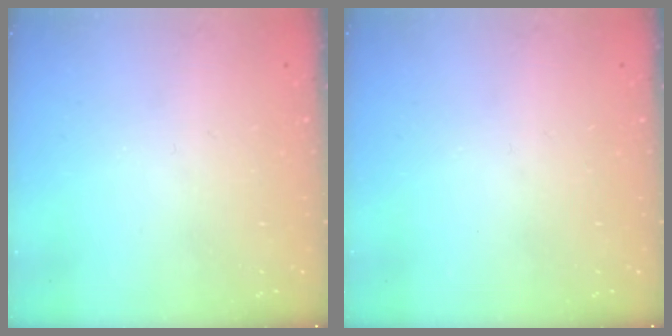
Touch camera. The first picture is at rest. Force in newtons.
{"total": 0.0}